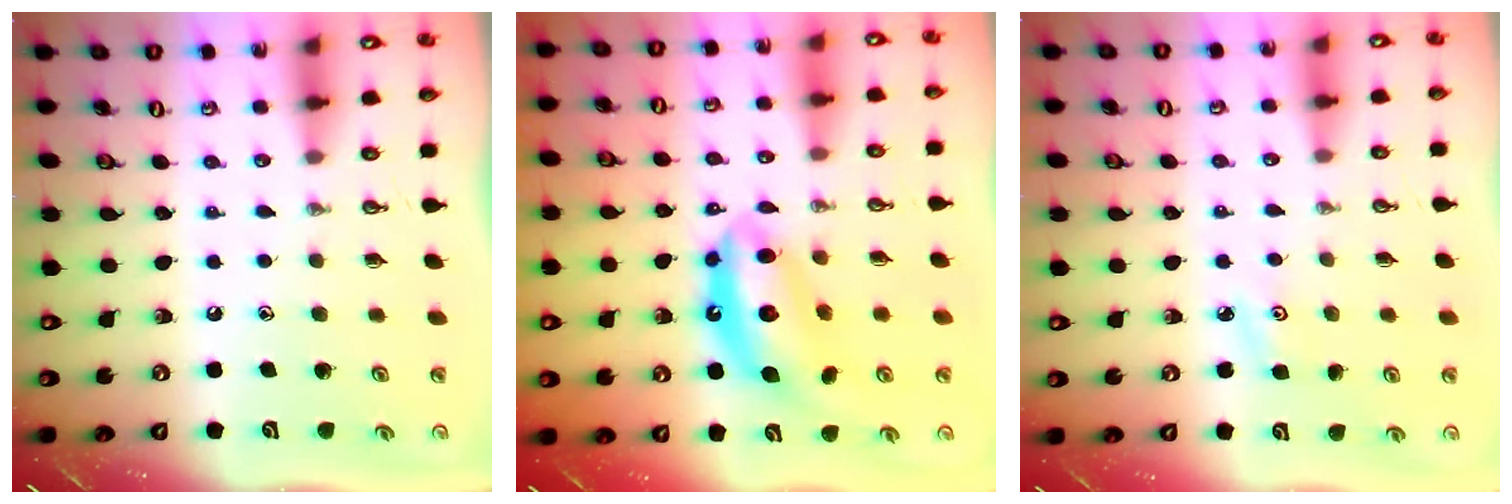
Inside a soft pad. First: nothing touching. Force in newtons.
{"total": 13.4, "press": 13.4, "slide": 1.0}
{"total": 3.0, "press": 3.0, "slide": 0.4}